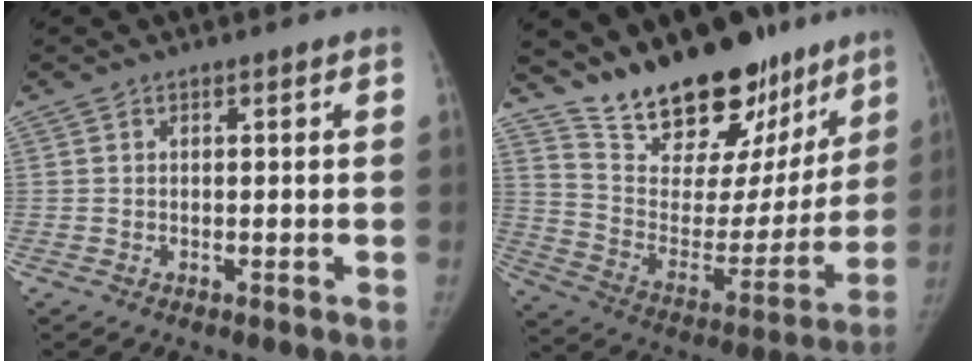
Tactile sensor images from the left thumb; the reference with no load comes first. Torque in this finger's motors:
{"motor_torque": [0.60, 0.57, 1.38, -1.40, 0.05]}